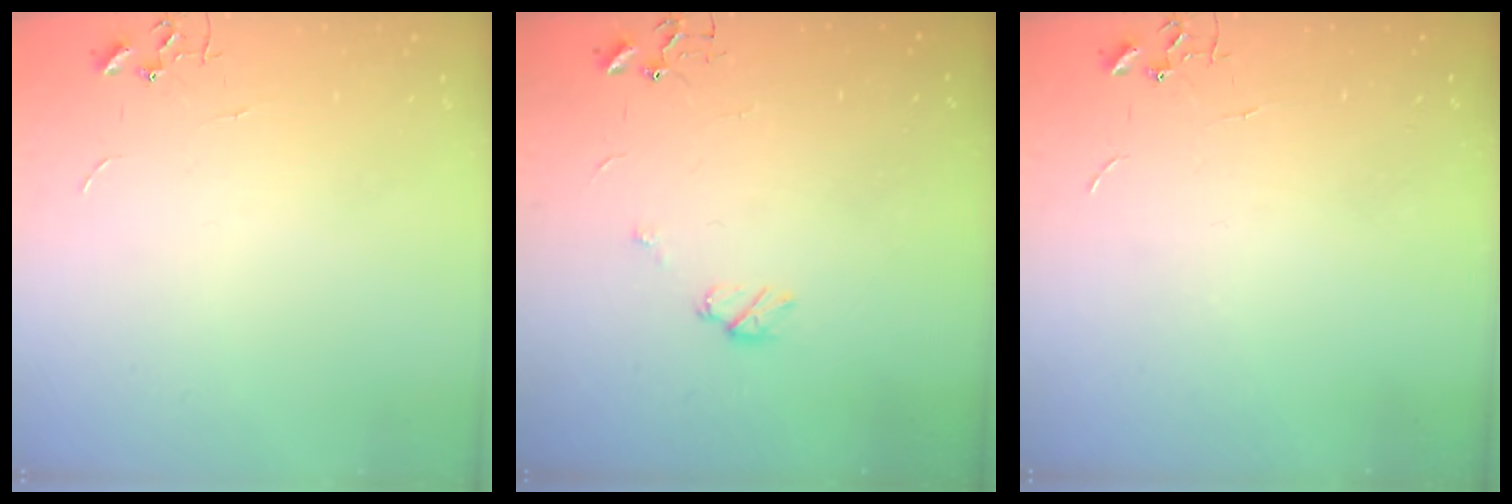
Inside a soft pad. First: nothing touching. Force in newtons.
{"total": 5.7, "press": 5.7, "slide": 0.7}
{"total": 0.0}